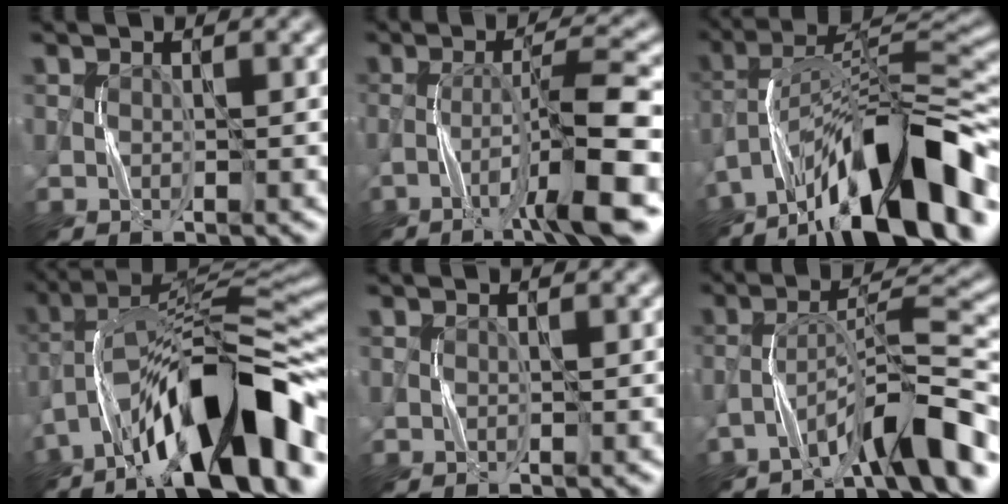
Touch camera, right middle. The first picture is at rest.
{"total": 8.2, "force": [-3.8, 0.9, 7.2], "torque": [-0.108, 0.017, -0.066]}
{"total": 14.0, "force": [-8.5, 3.9, 10.4], "torque": [-0.160, 0.031, -0.146]}
{"total": 14.2, "force": [-7.0, 3.8, 11.7], "torque": [-0.189, 0.033, -0.109]}
{"total": 0.0}
{"total": 7.1, "force": [-5.0, 0.9, 4.9], "torque": [-0.077, 0.019, -0.083]}